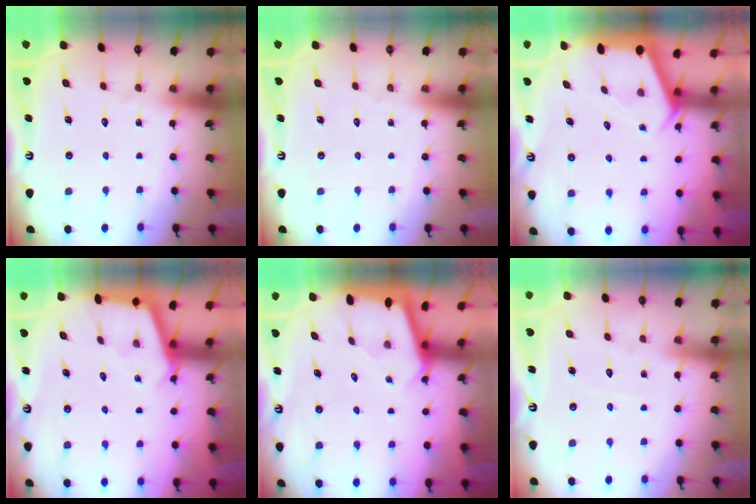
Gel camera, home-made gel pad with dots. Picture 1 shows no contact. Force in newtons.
{"total": 0.0}
{"total": 2.2, "press": 2.2, "slide": 0.3}
{"total": 2.8, "press": 2.8, "slide": 0.3}
{"total": 2.0, "press": 2.0, "slide": 0.1}
{"total": 2.0, "press": 2.0, "slide": 0.3}